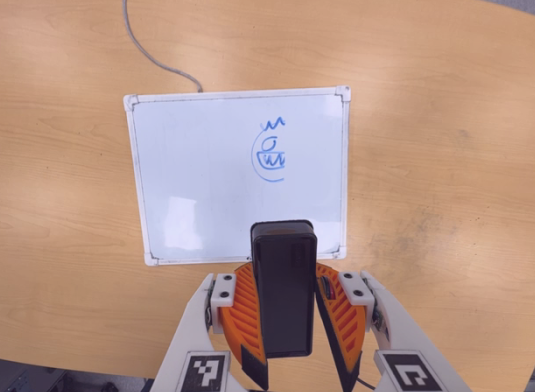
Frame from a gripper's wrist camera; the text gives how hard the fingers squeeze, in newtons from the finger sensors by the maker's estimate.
{"total": 7.9, "left": 8.5, "right": 7.3}